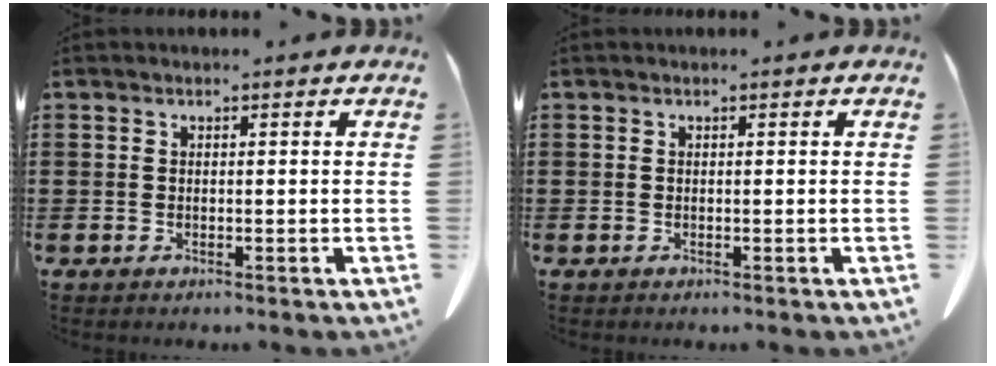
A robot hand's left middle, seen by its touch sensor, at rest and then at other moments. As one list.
[{"total": 0.0}]